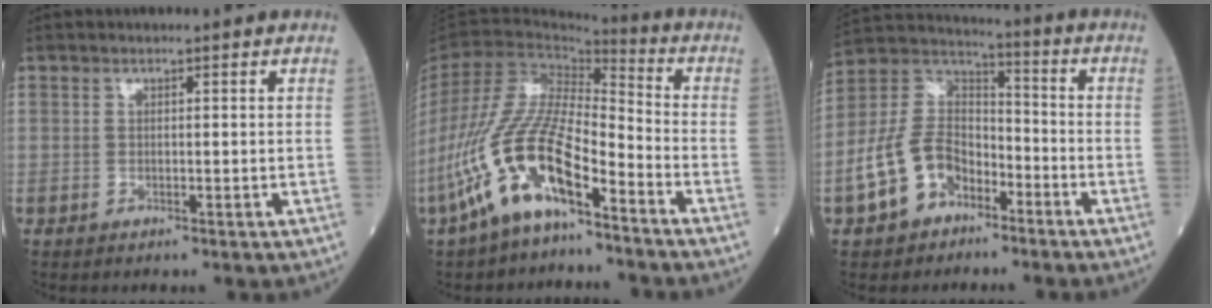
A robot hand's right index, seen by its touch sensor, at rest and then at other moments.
{"total": 15.5, "force": [-8.8, 4.4, 12.0], "torque": [-0.256, 0.000, -0.167]}
{"total": 9.9, "force": [-5.0, 6.6, 5.6], "torque": [-0.132, 0.025, -0.096]}